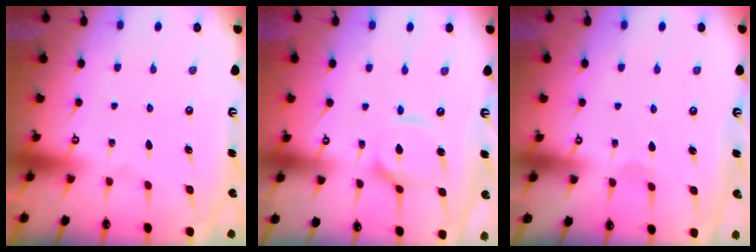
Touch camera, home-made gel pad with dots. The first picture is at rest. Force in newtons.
{"total": 10.2, "press": 10.2, "slide": 1.2}
{"total": 2.1, "press": 2.1, "slide": 0.3}